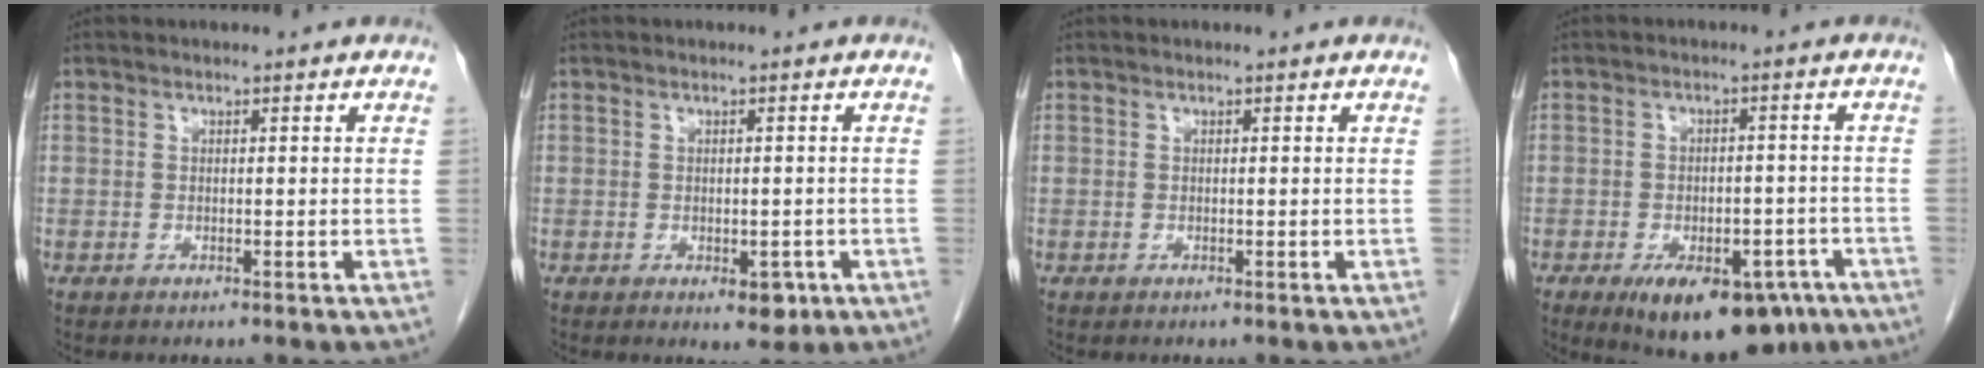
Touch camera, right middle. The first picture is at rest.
{"total": 2.8, "force": [-1.1, 1.7, 2.0], "torque": [-0.018, 0.000, -0.005]}
{"total": 0.0}
{"total": 14.5, "force": [-8.9, 7.0, 9.1], "torque": [-0.114, 0.001, -0.117]}